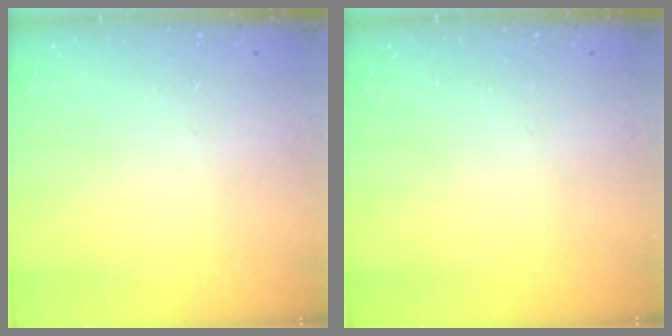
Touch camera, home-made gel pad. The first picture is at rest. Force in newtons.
{"total": 0.0}